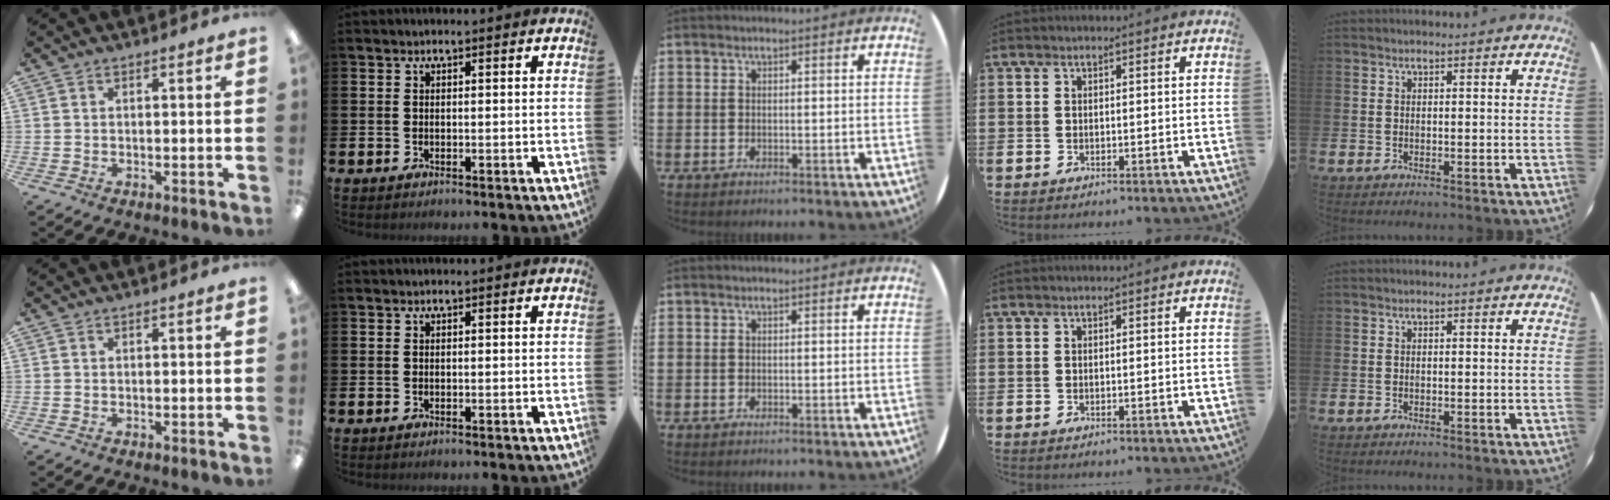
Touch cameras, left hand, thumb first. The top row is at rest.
{}